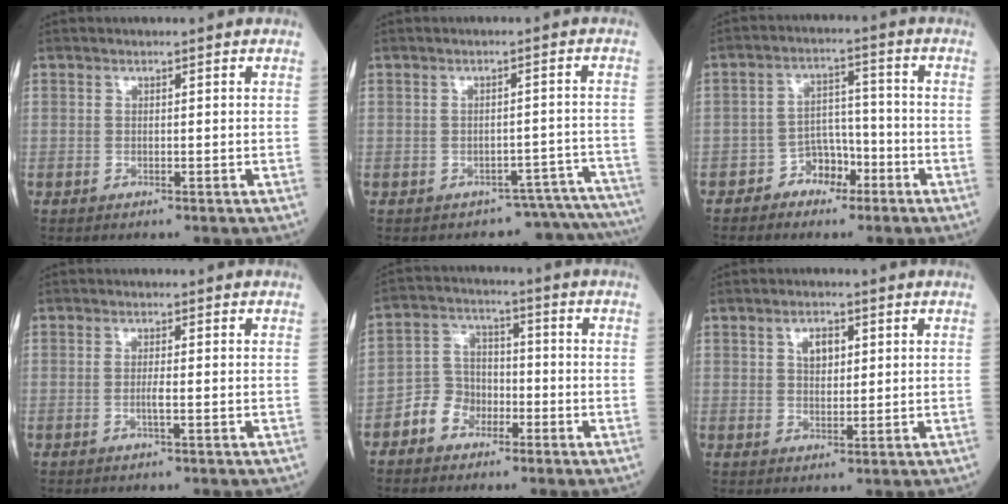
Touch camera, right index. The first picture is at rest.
{"total": 9.6, "force": [-9.4, 1.6, -0.9], "torque": [0.037, 0.047, -0.101]}
{"total": 5.1, "force": [-3.2, 3.4, 2.1], "torque": [-0.029, 0.017, -0.054]}
{"total": 1.6, "force": [-0.5, 0.0, 1.5], "torque": [-0.032, -0.002, -0.011]}
{"total": 6.4, "force": [-3.3, 5.0, 2.2], "torque": [-0.046, 0.022, -0.061]}
{"total": 3.4, "force": [1.2, 1.9, 2.5], "torque": [-0.045, 0.004, 0.020]}